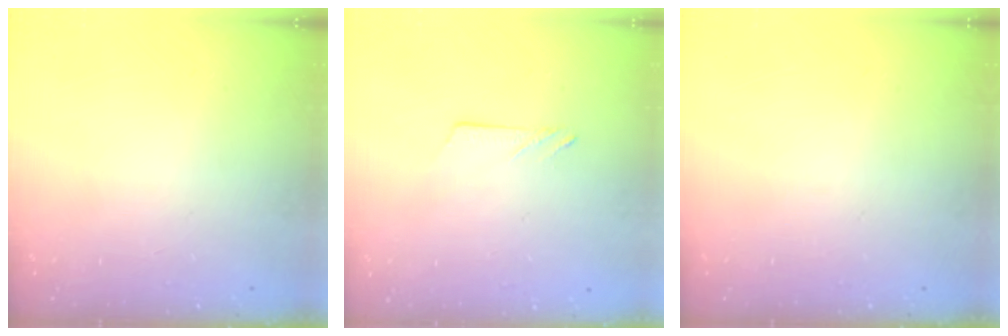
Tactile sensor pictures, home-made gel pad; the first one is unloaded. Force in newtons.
{"total": 3.9, "press": 3.8, "slide": 0.6}
{"total": 0.0}